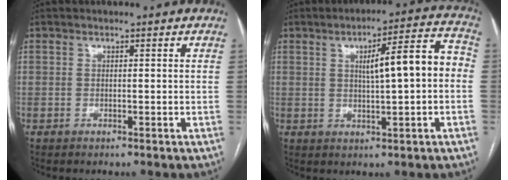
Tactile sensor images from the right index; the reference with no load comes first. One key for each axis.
{"total": 9.9, "fx": 0.5, "fy": 1.6, "fz": 9.7, "tx": -0.136, "ty": 0.030, "tz": 0.008}